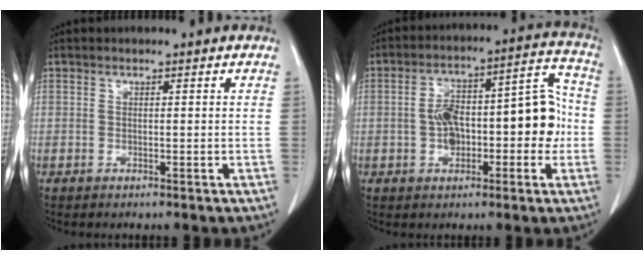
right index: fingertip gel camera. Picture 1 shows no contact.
{"total": 13.0, "force": [-1.2, 5.4, 11.8], "torque": [-0.179, 0.052, -0.014]}